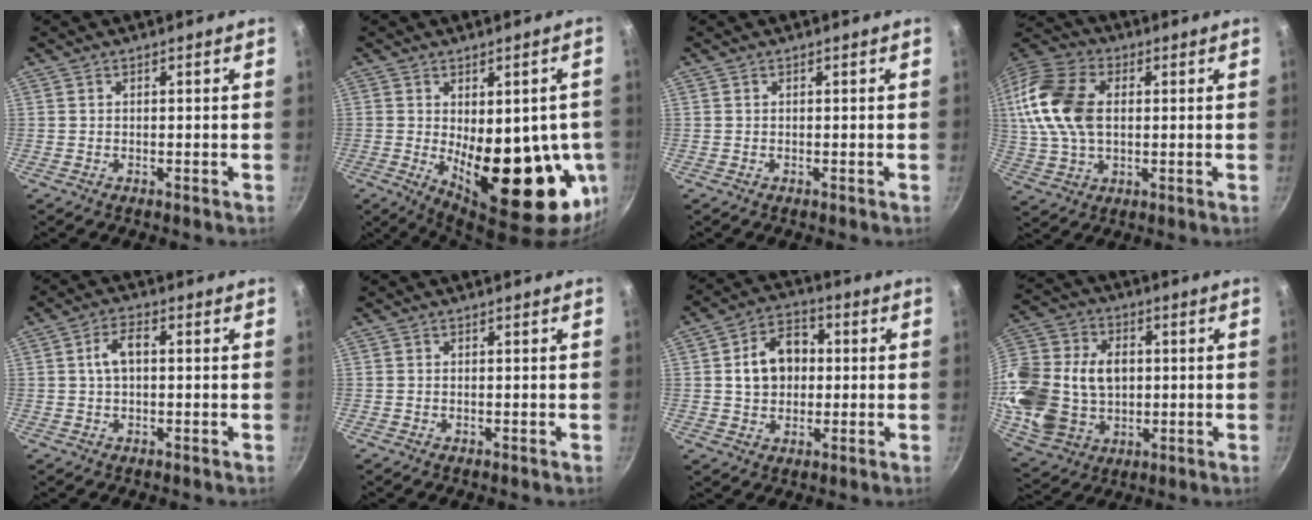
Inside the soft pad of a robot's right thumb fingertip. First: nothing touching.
{"total": 22.0, "force": [-2.8, 9.7, 19.5], "torque": [-0.218, -0.026, -0.015]}
{"total": 0.0}
{"total": 17.3, "force": [2.2, 11.3, 12.9], "torque": [-0.244, 0.017, 0.031]}
{"total": 4.7, "force": [0.4, 2.6, 4.0], "torque": [-0.073, 0.019, 0.003]}
{"total": 0.0}
{"total": 10.5, "force": [0.9, 8.1, 6.7], "torque": [-0.079, 0.021, 0.007]}
{"total": 23.0, "force": [0.6, 17.4, 15.0], "torque": [-0.295, 0.022, 0.022]}